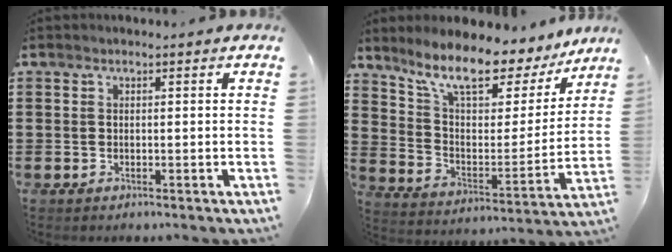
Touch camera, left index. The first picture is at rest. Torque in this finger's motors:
{"motor_torque": [2.14, 0.00, 0.66, 0.21]}